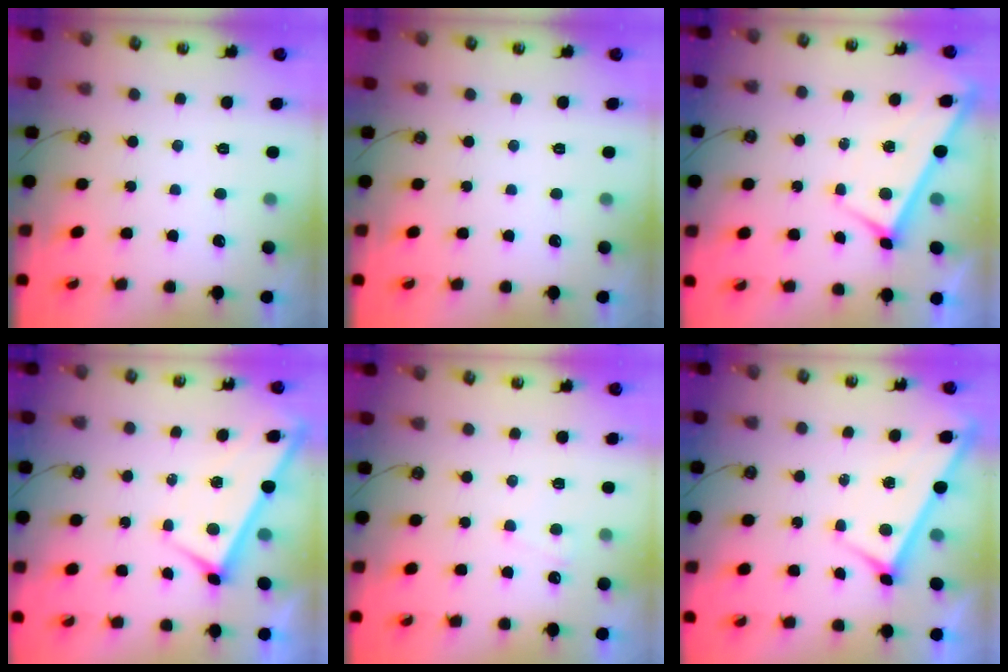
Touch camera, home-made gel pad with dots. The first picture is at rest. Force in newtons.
{"total": 0.0}
{"total": 3.0, "press": 3.0, "slide": 0.2}
{"total": 1.2, "press": 1.1, "slide": 0.4}
{"total": 5.0, "press": 5.0, "slide": 0.5}
{"total": 3.1, "press": 3.1, "slide": 0.3}